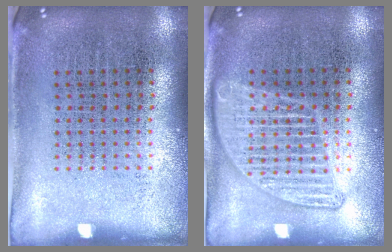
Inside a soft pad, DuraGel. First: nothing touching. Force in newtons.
{"total": 1.6, "press": 1.6, "slide": 0.1}